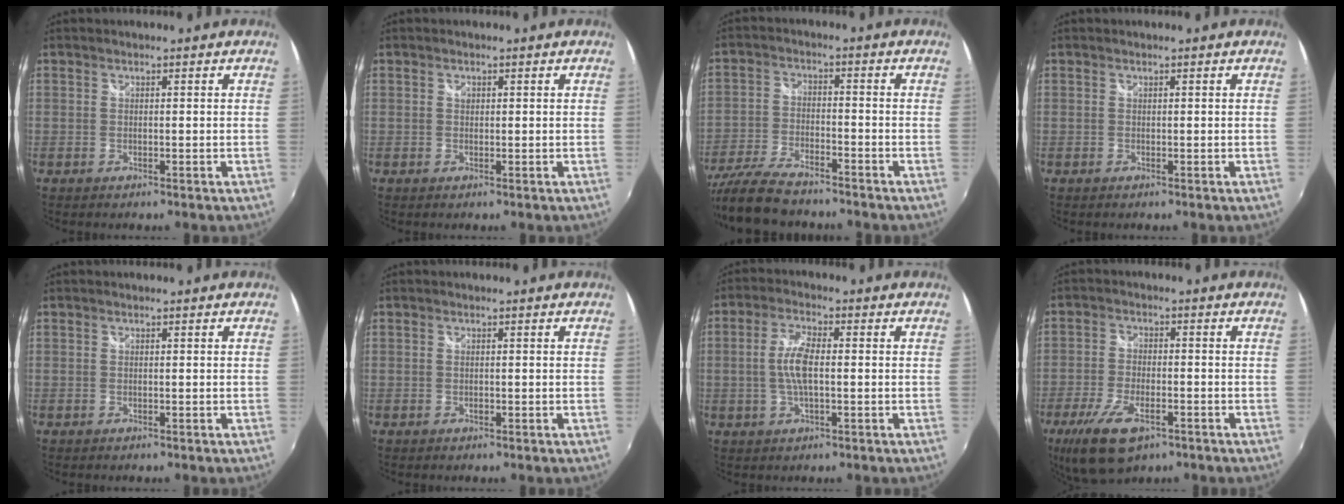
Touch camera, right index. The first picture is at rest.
{"total": 0.7, "force": [0.2, 0.7, 0.2], "torque": [-0.001, 0.001, 0.000]}
{"total": 13.2, "force": [-11.1, 3.4, 6.3], "torque": [-0.152, -0.027, -0.206]}
{"total": 0.0}
{"total": 0.0}
{"total": 0.0}
{"total": 6.2, "force": [-0.3, 2.1, 5.9], "torque": [-0.118, 0.005, -0.005]}
{"total": 11.5, "force": [-6.5, 5.0, 8.0], "torque": [-0.186, -0.031, -0.120]}